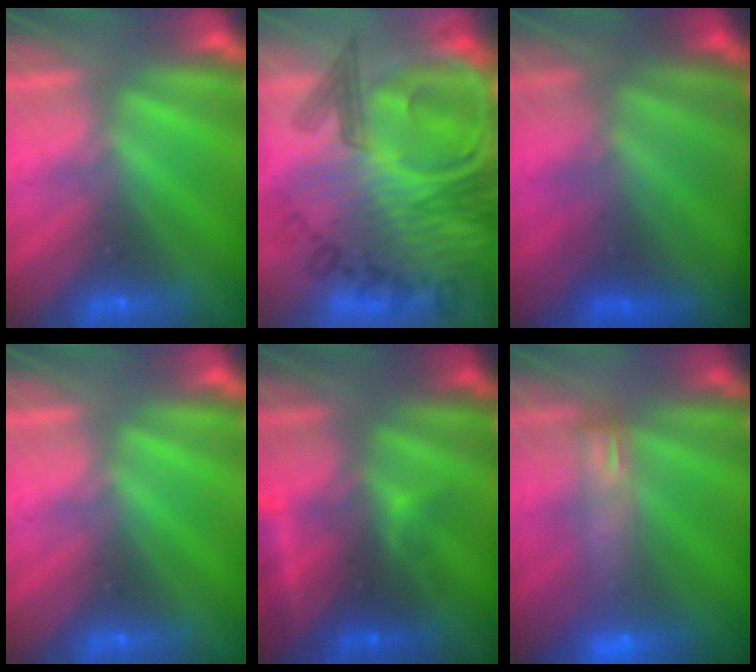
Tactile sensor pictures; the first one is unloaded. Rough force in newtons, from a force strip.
{"total": 12.7}
{"total": 5.6}
{"total": 0.0}
{"total": 2.5}
{"total": 8.7}